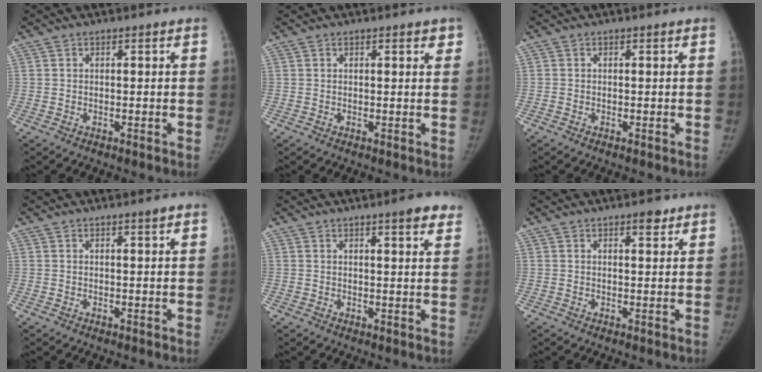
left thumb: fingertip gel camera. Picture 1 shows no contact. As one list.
[{"total": 2.0, "force": [1.2, 0.7, 1.4], "torque": [-0.009, -0.003, 0.012]}, {"total": 0.0}, {"total": 1.0, "force": [0.7, 0.0, 0.8], "torque": [-0.010, -0.003, 0.011]}, {"total": 5.5, "force": [3.7, 1.0, 4.0], "torque": [-0.037, -0.011, 0.044]}, {"total": 2.4, "force": [1.6, 1.0, 1.5], "torque": [-0.014, -0.008, 0.022]}]